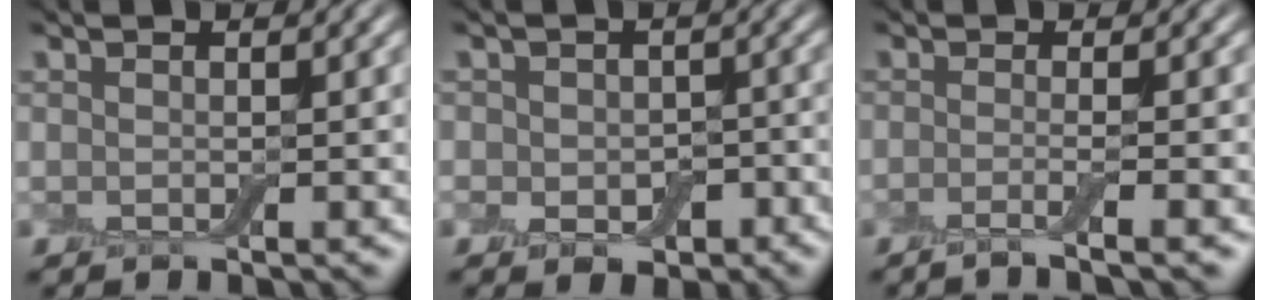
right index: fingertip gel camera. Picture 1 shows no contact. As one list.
[{"total": 3.8, "force": [-0.9, 3.0, 2.1], "torque": [-0.017, -0.007, -0.017]}, {"total": 2.8, "force": [-1.1, 0.7, 2.4], "torque": [-0.024, -0.006, -0.034]}]